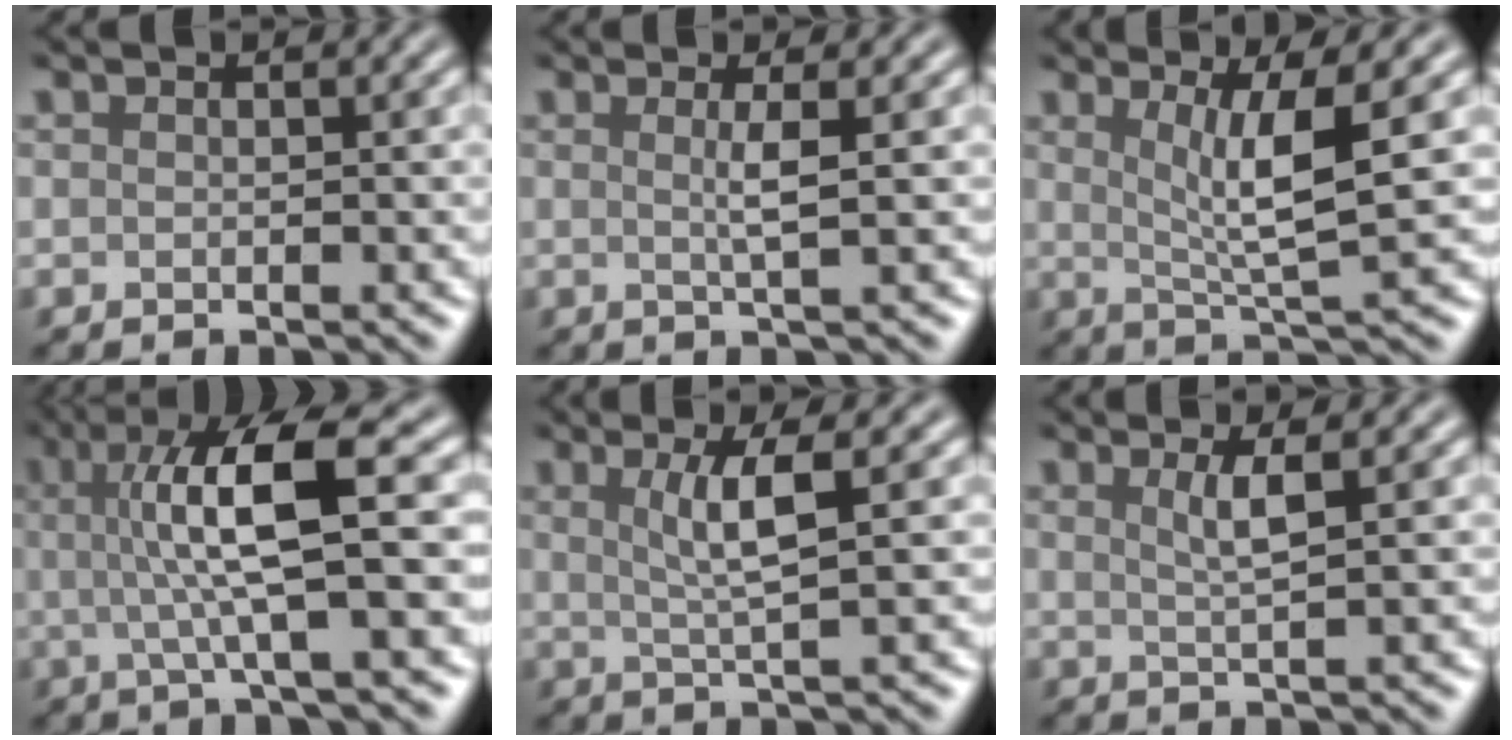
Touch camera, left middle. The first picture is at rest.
{"total": 2.0, "force": [0.3, 0.4, 2.0], "torque": [-0.037, 0.000, -0.001]}
{"total": 5.2, "force": [1.4, 0.9, 5.0], "torque": [-0.083, -0.005, 0.028]}
{"total": 8.4, "force": [1.0, 1.7, 8.1], "torque": [-0.128, 0.007, 0.015]}
{"total": 3.8, "force": [1.0, 0.6, 3.6], "torque": [-0.062, 0.000, 0.020]}
{"total": 2.4, "force": [0.8, 0.5, 2.2], "torque": [-0.037, -0.001, 0.012]}